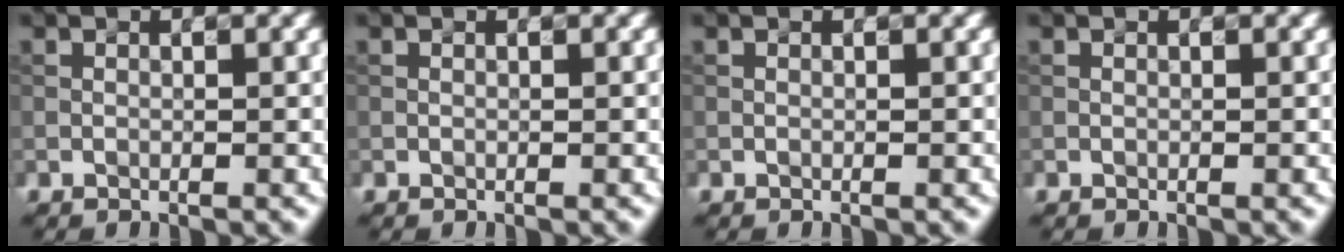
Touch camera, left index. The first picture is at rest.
{"total": 0.0}
{"total": 0.0}
{"total": 0.0}